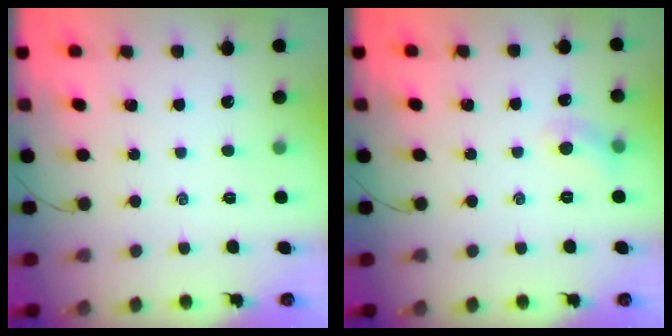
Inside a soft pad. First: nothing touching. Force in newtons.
{"total": 5.0, "press": 4.8, "slide": 1.4}